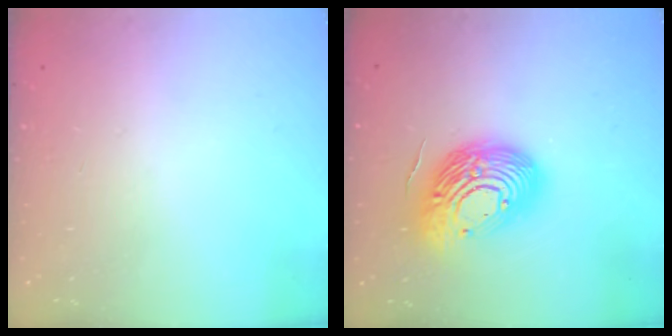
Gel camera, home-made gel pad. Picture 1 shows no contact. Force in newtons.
{"total": 20.0, "press": 20.0, "slide": 1.6}